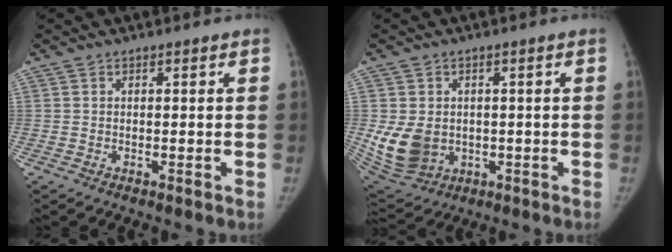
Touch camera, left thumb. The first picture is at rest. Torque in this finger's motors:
{"motor_torque": [0.25, 0.30, 0.81, -0.51, 0.07]}